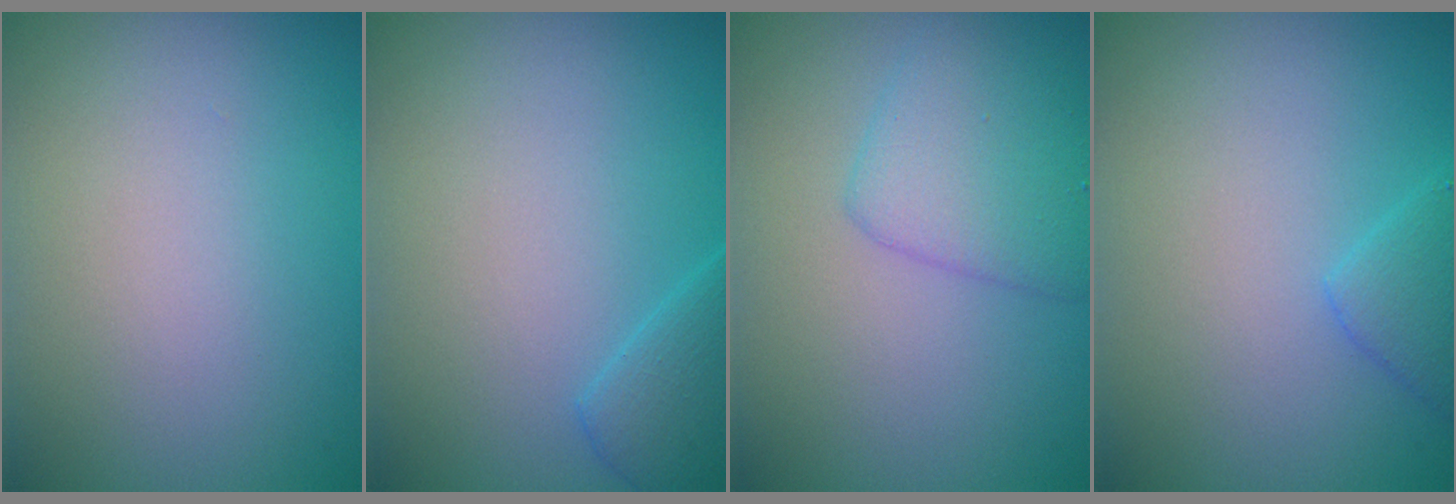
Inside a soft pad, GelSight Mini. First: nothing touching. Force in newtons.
{"total": 2.7, "press": 2.7, "slide": 0.2}
{"total": 3.5, "press": 3.5, "slide": 0.1}
{"total": 2.1, "press": 2.1, "slide": 0.1}